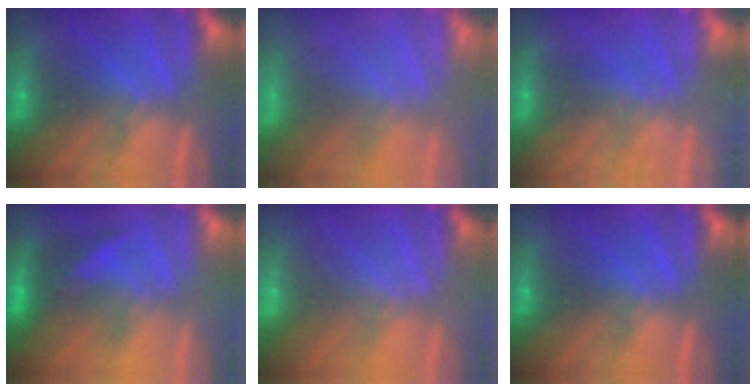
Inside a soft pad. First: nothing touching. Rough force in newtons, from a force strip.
{"total": 7.4}
{"total": 2.4}
{"total": 2.9}
{"total": 1.9}
{"total": 0.0}